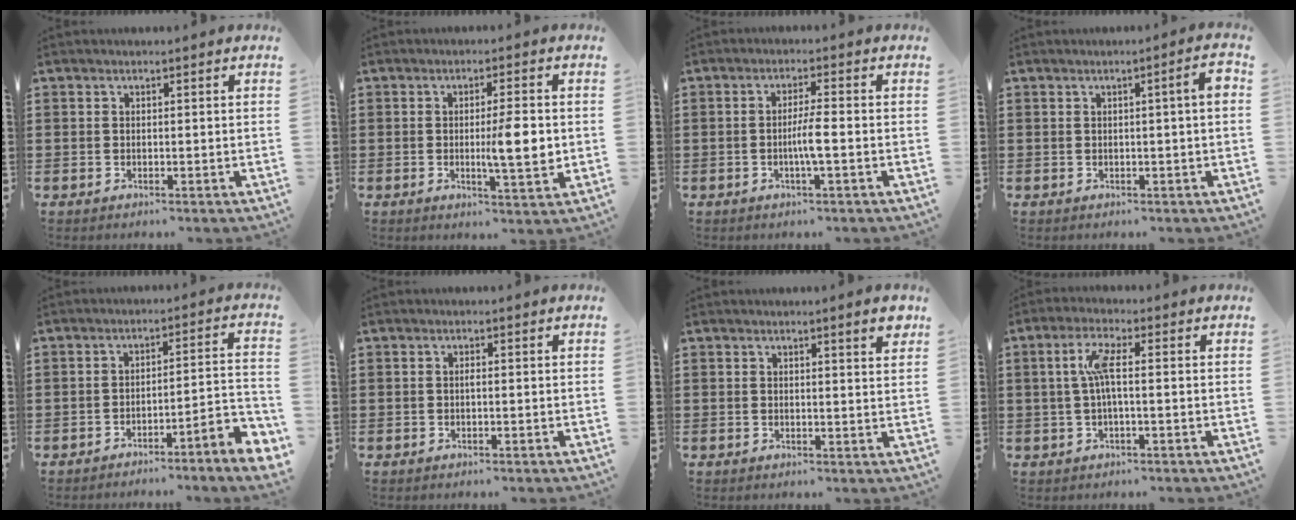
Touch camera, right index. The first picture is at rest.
{"total": 6.8, "force": [-0.1, 1.2, 6.7], "torque": [-0.101, -0.008, -0.008]}
{"total": 3.6, "force": [-0.9, 0.0, 3.5], "torque": [-0.069, -0.007, -0.020]}
{"total": 2.9, "force": [0.1, 0.0, 2.9], "torque": [-0.042, -0.005, -0.003]}
{"total": 4.9, "force": [-4.2, -0.4, 2.5], "torque": [-0.041, -0.009, -0.085]}
{"total": 0.6, "force": [-0.1, 0.1, 0.6], "torque": [-0.012, -0.004, -0.001]}
{"total": 2.4, "force": [1.6, 0.0, 1.7], "torque": [-0.030, -0.002, 0.027]}
{"total": 4.9, "force": [0.2, 0.7, 4.8], "torque": [-0.106, -0.003, -0.006]}